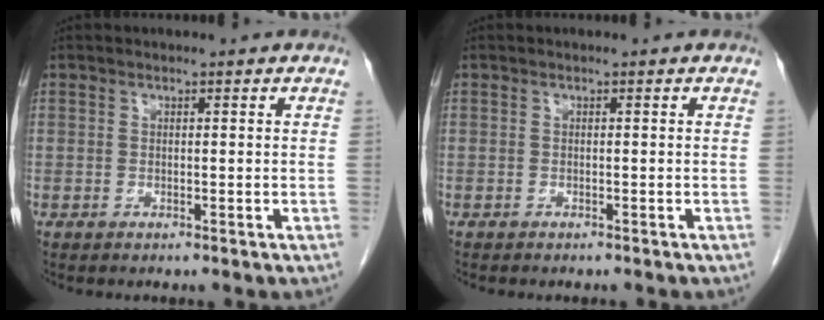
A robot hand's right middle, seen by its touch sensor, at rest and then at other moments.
{"total": 1.4, "force": [-1.2, 0.4, 0.6], "torque": [-0.014, -0.003, -0.015]}